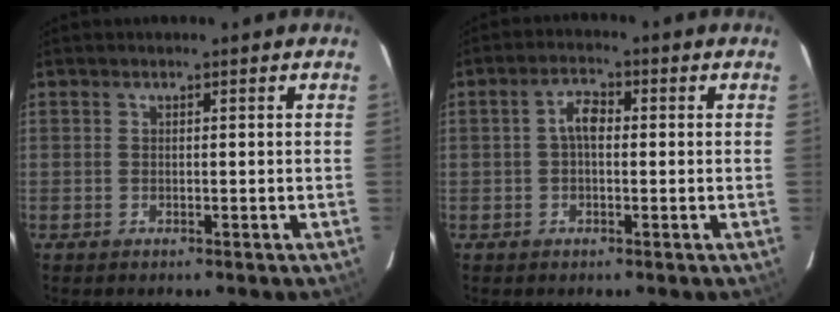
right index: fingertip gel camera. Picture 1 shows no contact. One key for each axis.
{"total": 3.5, "fx": 0.1, "fy": 1.8, "fz": 2.9, "tx": -0.057, "ty": 0.014, "tz": 0.001}